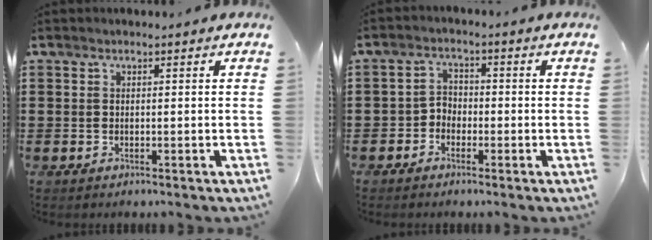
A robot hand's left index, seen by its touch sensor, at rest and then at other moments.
{"total": 2.5, "force": [-1.8, 1.7, 0.5], "torque": [-0.017, 0.006, -0.041]}